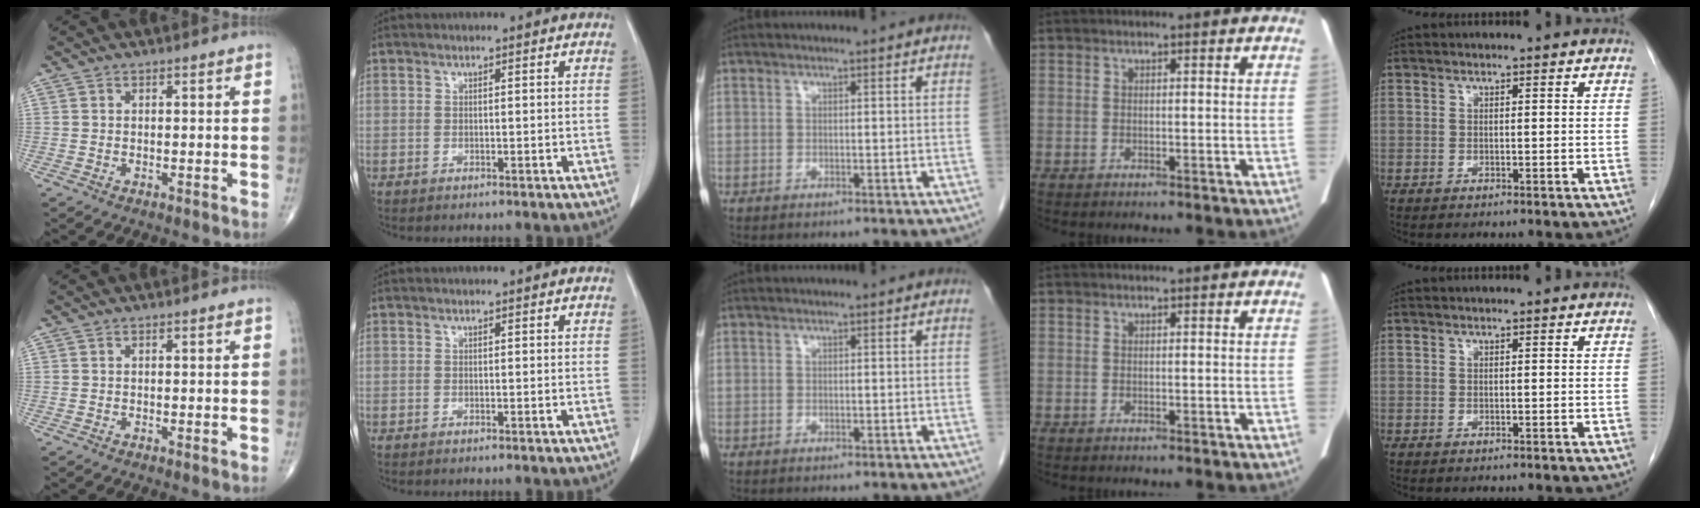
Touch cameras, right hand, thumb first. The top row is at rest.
{}